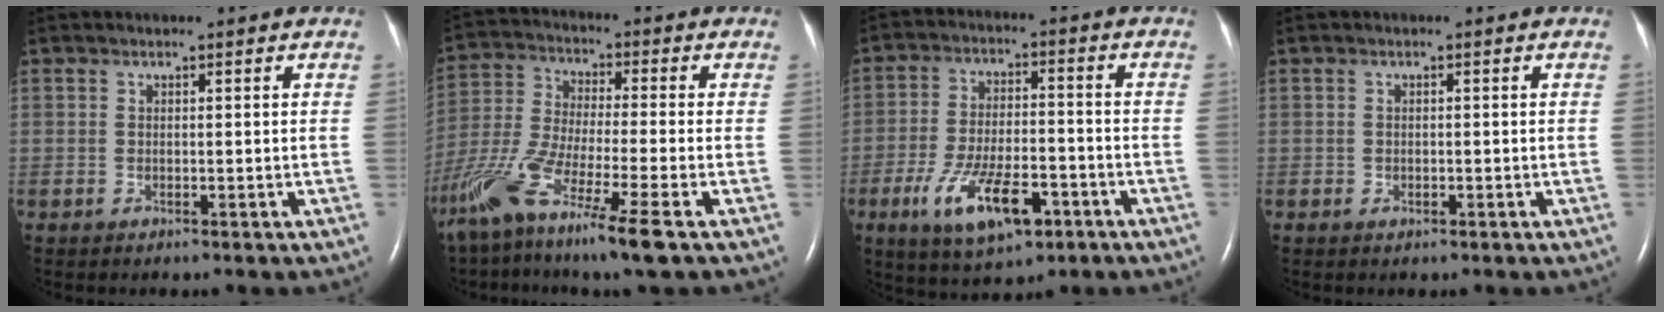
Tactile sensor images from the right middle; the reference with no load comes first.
{"total": 15.1, "force": [-9.3, 0.2, 11.9], "torque": [-0.270, -0.051, -0.180]}
{"total": 11.7, "force": [-5.7, 4.3, 9.4], "torque": [-0.182, -0.006, -0.089]}
{"total": 0.5, "force": [-0.2, 0.4, 0.3], "torque": [-0.006, 0.001, -0.003]}